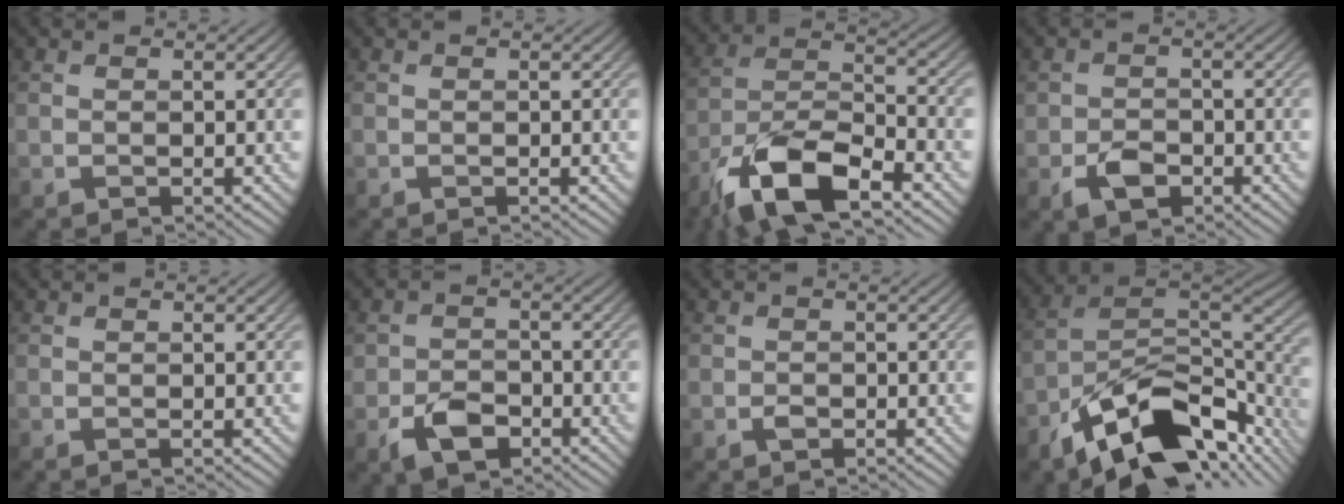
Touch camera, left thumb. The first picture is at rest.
{"total": 0.0}
{"total": 12.8, "force": [-8.2, 4.7, 8.6], "torque": [-0.169, -0.007, -0.170]}
{"total": 3.5, "force": [-1.8, 2.3, 1.9], "torque": [-0.037, -0.006, -0.036]}
{"total": 0.0}
{"total": 4.6, "force": [-2.5, 3.0, 2.6], "torque": [-0.050, -0.005, -0.051]}
{"total": 1.1, "force": [-0.5, 0.8, 0.5], "torque": [-0.008, -0.002, -0.012]}
{"total": 16.6, "force": [-10.1, 7.9, 10.6], "torque": [-0.197, -0.025, -0.164]}